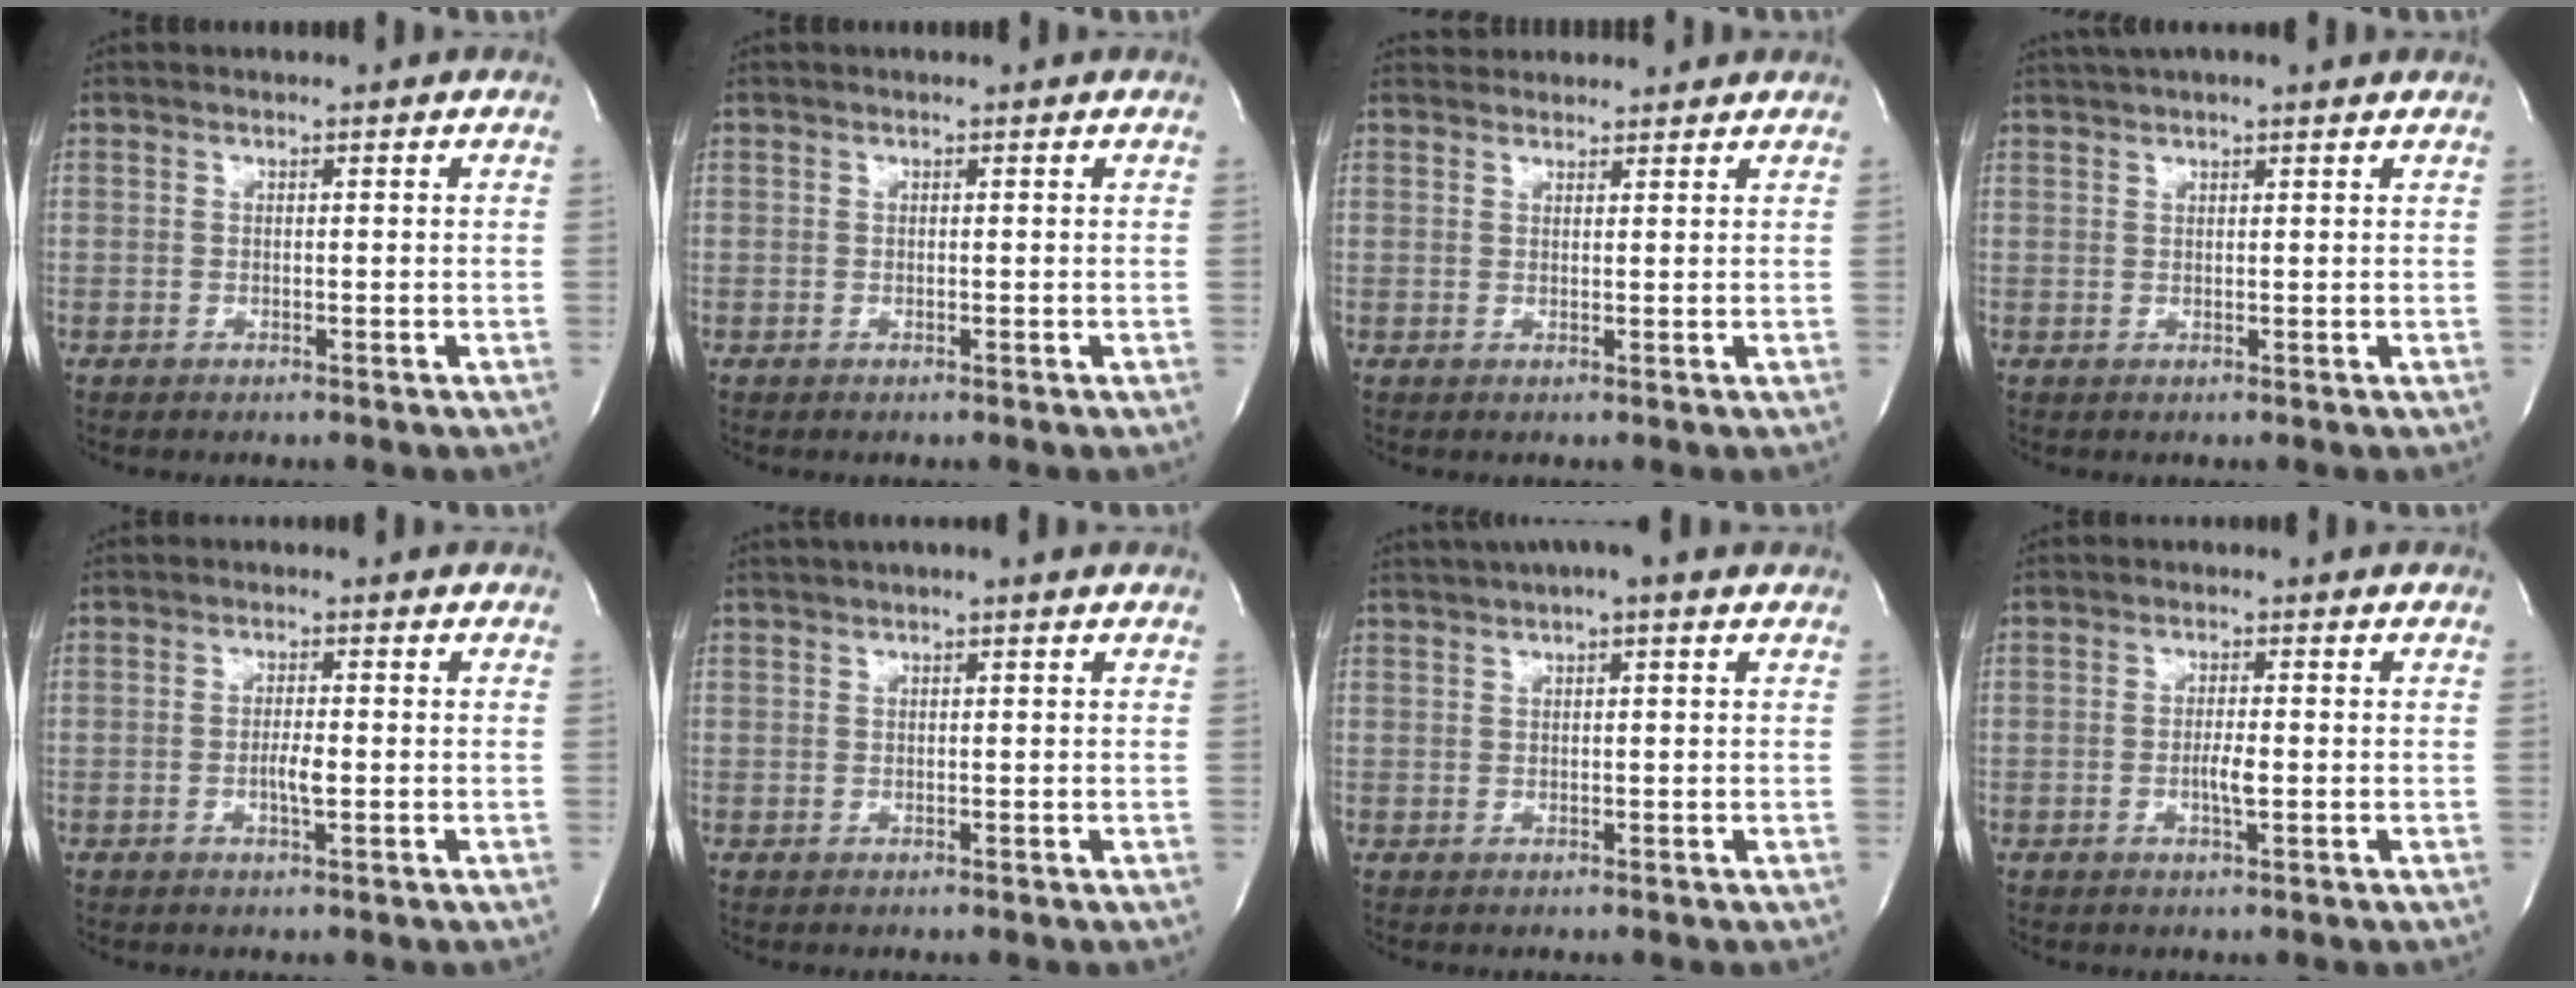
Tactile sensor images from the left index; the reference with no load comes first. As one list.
[{"total": 0.0}, {"total": 4.8, "force": [4.6, 1.3, 0.4], "torque": [-0.005, 0.032, 0.062]}, {"total": 7.1, "force": [6.1, 0.8, 3.5], "torque": [-0.061, 0.036, 0.086]}, {"total": 2.3, "force": [-0.6, 0.3, 2.2], "torque": [-0.045, -0.001, -0.011]}, {"total": 3.1, "force": [2.3, 0.0, 2.1], "torque": [-0.032, 0.029, 0.037]}, {"total": 6.6, "force": [4.8, 0.7, 4.5], "torque": [-0.077, 0.035, 0.070]}, {"total": 2.4, "force": [-0.6, 0.3, 2.3], "torque": [-0.047, -0.002, -0.010]}]